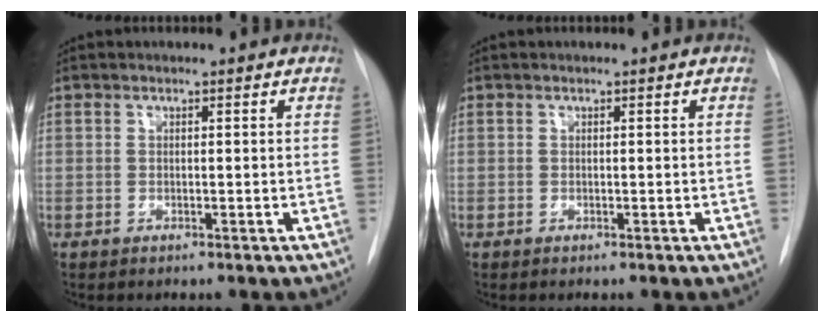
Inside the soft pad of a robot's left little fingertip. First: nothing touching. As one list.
[{"total": 0.0}]